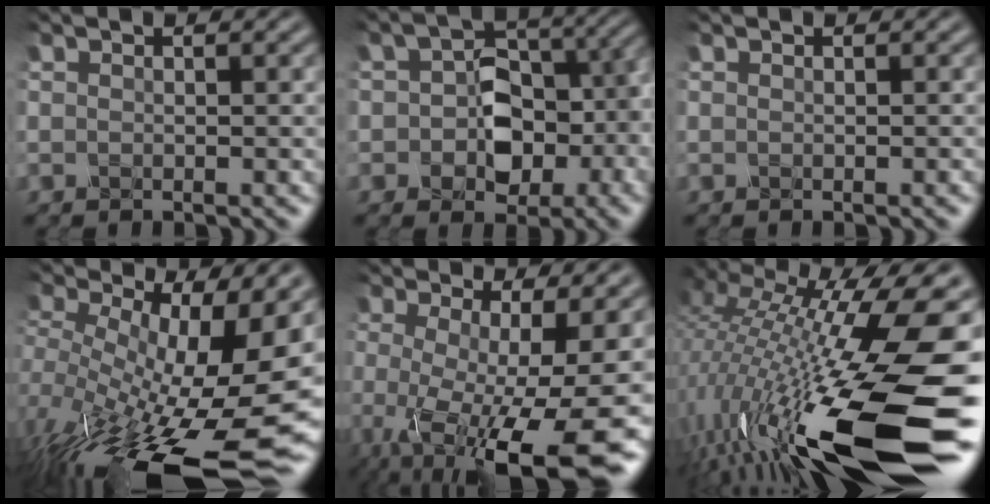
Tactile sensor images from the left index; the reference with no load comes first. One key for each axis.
{"total": 6.7, "fx": -1.2, "fy": 5.3, "fz": 3.9, "tx": -0.042, "ty": 0.014, "tz": -0.030}
{"total": 0.0}
{"total": 17.3, "fx": -3.3, "fy": 7.6, "fz": 15.2, "tx": -0.265, "ty": -0.029, "tz": -0.041}
{"total": 12.3, "fx": -3.7, "fy": 3.7, "fz": 11.1, "tx": -0.180, "ty": -0.021, "tz": -0.053}
{"total": 17.9, "fx": -4.0, "fy": 5.2, "fz": 16.7, "tx": -0.323, "ty": -0.007, "tz": -0.078}